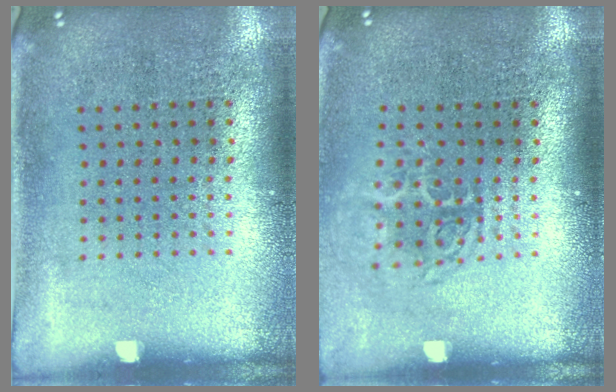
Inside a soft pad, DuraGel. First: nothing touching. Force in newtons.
{"total": 1.6, "press": 1.2, "slide": 1.2}